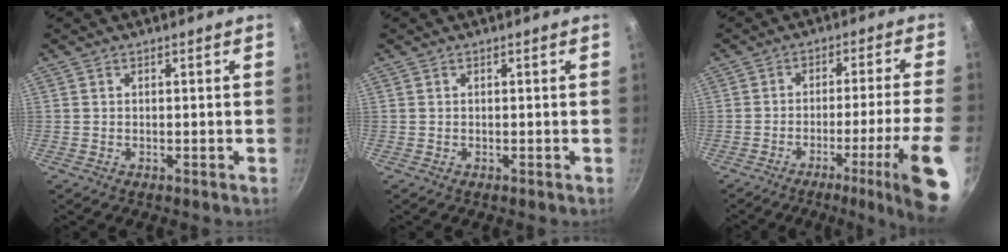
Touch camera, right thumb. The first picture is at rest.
{"total": 0.0}
{"total": 14.3, "force": [-6.2, 0.4, 12.8], "torque": [-0.185, 0.021, -0.085]}